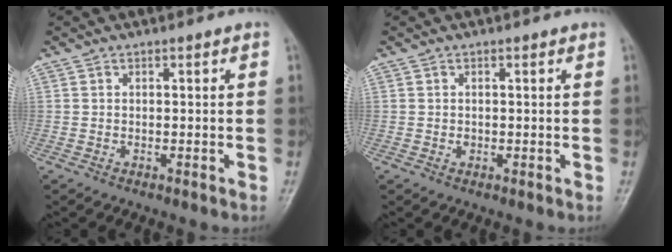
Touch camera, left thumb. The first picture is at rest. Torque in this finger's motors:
{"motor_torque": [-0.12, 0.15, 0.10, -0.12, 0.00]}